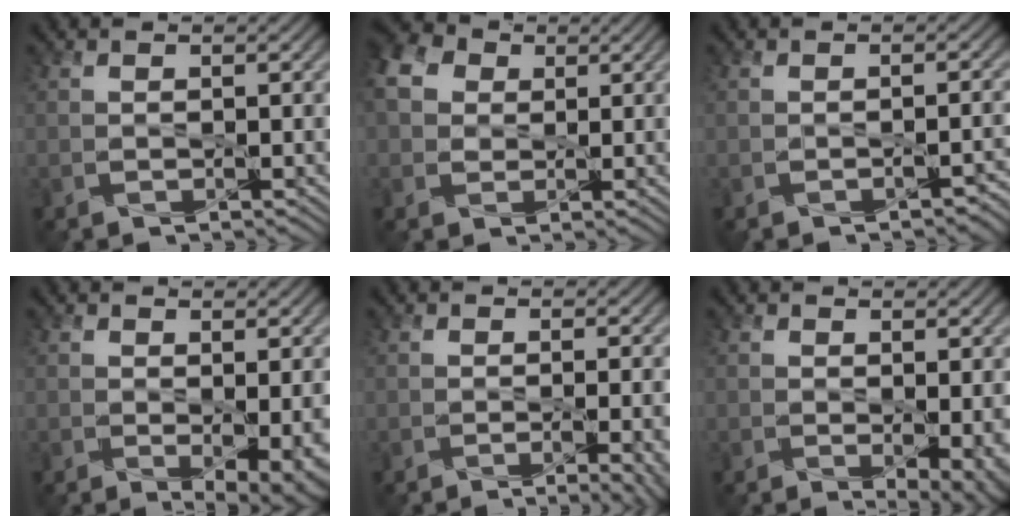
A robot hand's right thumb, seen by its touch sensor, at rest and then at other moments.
{"total": 8.5, "force": [2.2, 6.9, 4.5], "torque": [-0.130, 0.029, 0.030]}
{"total": 1.5, "force": [-1.2, 0.4, 0.8], "torque": [-0.009, 0.000, -0.014]}
{"total": 4.5, "force": [-0.7, 2.0, 4.0], "torque": [-0.059, -0.019, 0.003]}
{"total": 4.3, "force": [-1.5, 1.2, 3.9], "torque": [-0.047, -0.008, -0.012]}
{"total": 3.9, "force": [-0.6, 1.7, 3.5], "torque": [-0.048, -0.015, -0.001]}